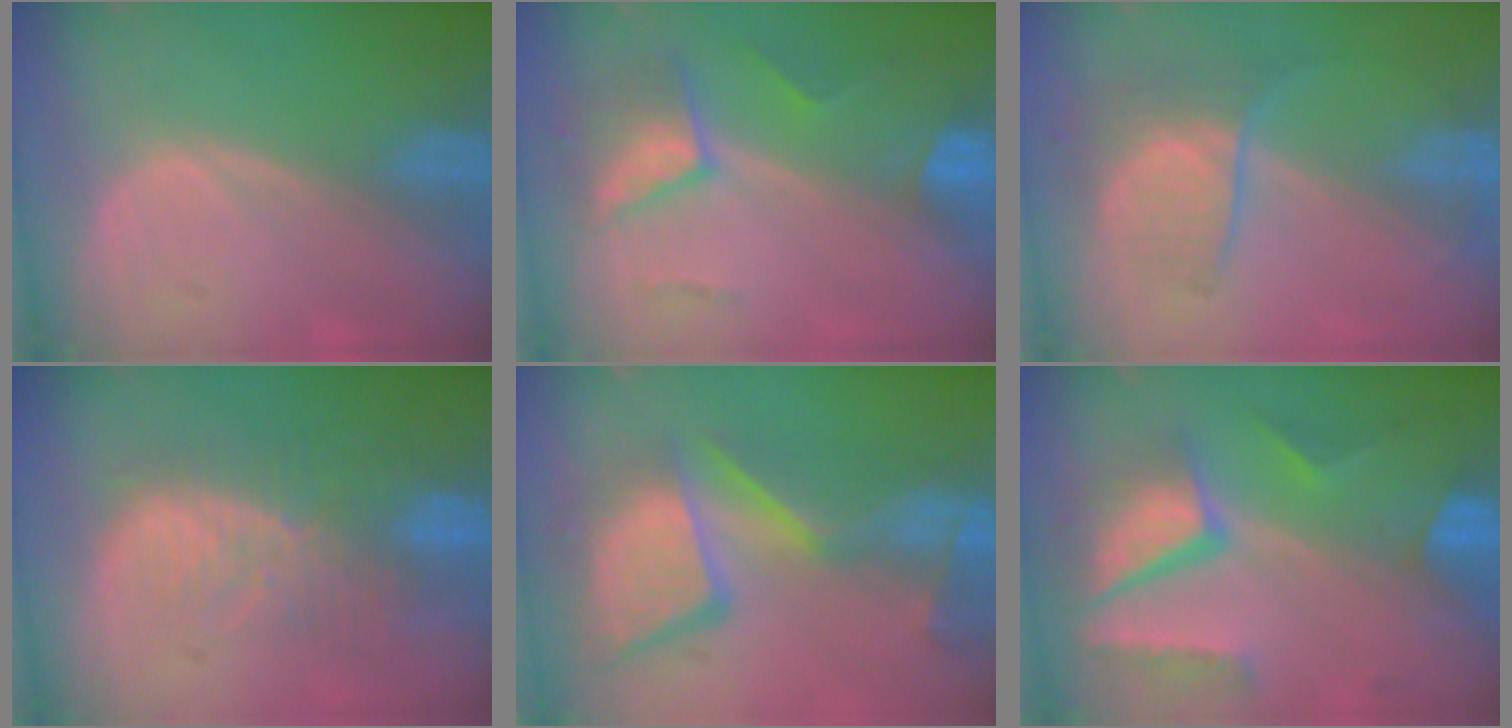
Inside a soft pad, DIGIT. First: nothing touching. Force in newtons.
{"total": 7.4, "press": 6.6, "slide": 3.5}
{"total": 6.7, "press": 6.0, "slide": 3.1}
{"total": 10.2, "press": 8.8, "slide": 5.2}
{"total": 13.6, "press": 11.1, "slide": 7.8}
{"total": 10.4, "press": 8.7, "slide": 5.7}